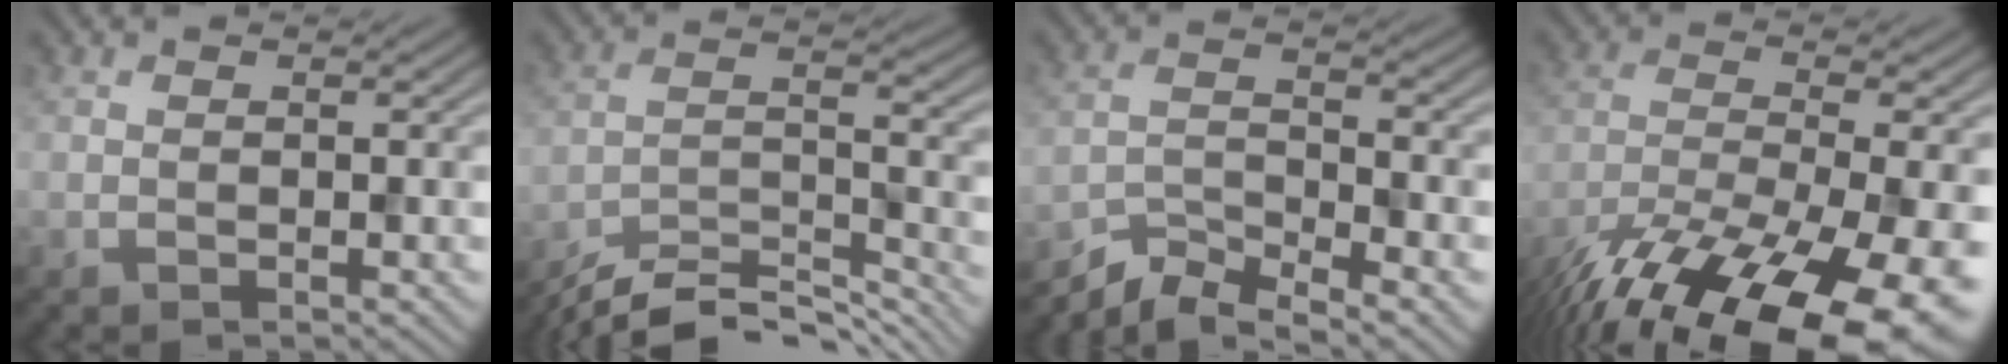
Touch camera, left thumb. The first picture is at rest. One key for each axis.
{"total": 10.4, "fx": -9.3, "fy": 2.2, "fz": 4.3, "tx": -0.077, "ty": -0.002, "tz": -0.156}
{"total": 5.7, "fx": -5.0, "fy": 1.1, "fz": 2.5, "tx": -0.050, "ty": -0.007, "tz": -0.101}
{"total": 18.9, "fx": -13.4, "fy": 5.8, "fz": 12.1, "tx": -0.246, "ty": -0.069, "tz": -0.199}